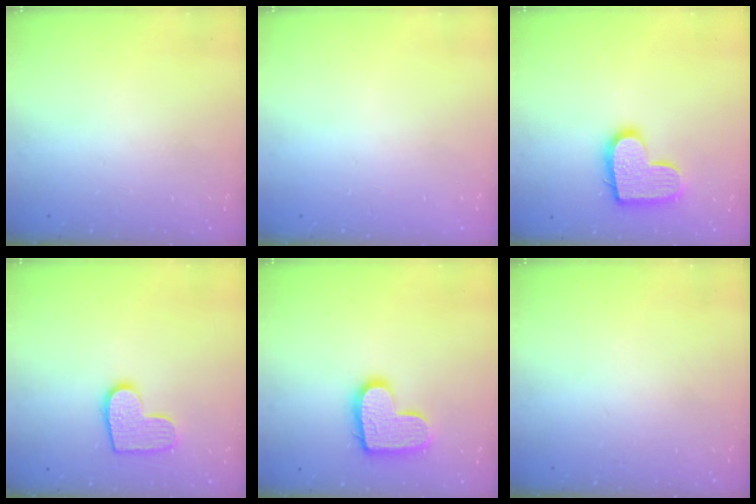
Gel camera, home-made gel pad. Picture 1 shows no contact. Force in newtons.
{"total": 0.0}
{"total": 14.6, "press": 14.6, "slide": 0.9}
{"total": 10.5, "press": 10.5, "slide": 0.6}
{"total": 14.2, "press": 14.2, "slide": 0.8}
{"total": 0.0}